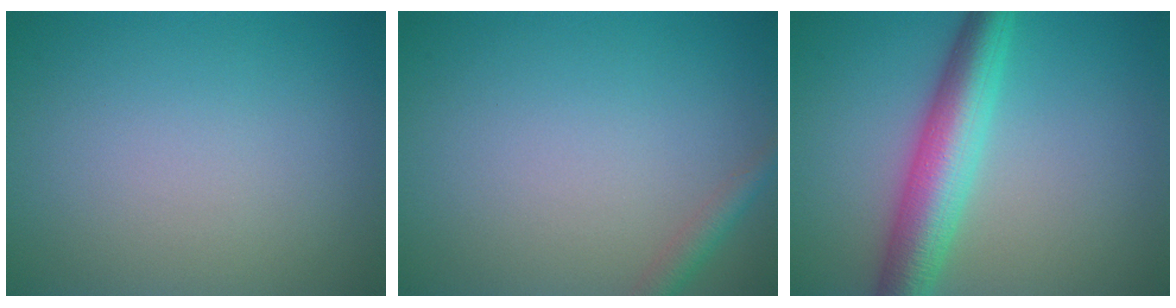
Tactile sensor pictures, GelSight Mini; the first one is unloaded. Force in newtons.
{"total": 1.6, "press": 1.6, "slide": 0.1}
{"total": 6.3, "press": 6.3, "slide": 0.1}